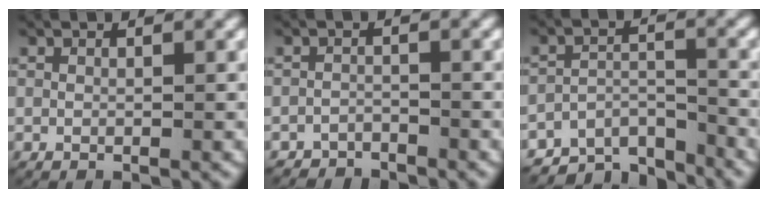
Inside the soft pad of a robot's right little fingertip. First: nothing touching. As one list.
[{"total": 2.3, "force": [-2.2, 0.6, -0.2], "torque": [0.008, -0.006, -0.042]}, {"total": 7.3, "force": [-5.8, 3.6, 2.8], "torque": [-0.033, -0.008, -0.104]}]